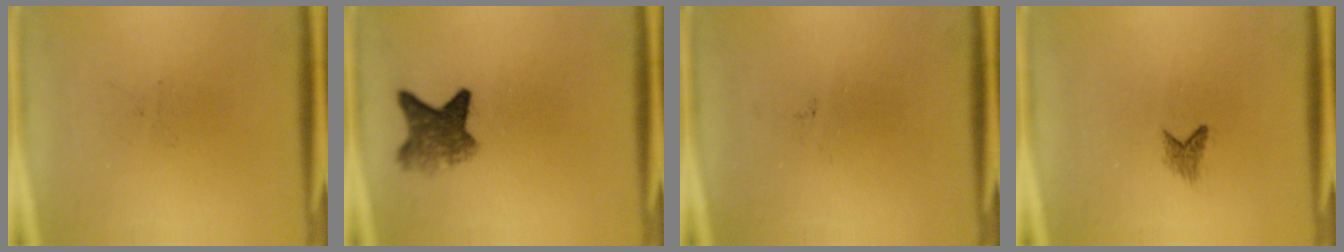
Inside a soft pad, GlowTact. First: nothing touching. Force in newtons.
{"total": 5.7}
{"total": 0.0}
{"total": 1.2}